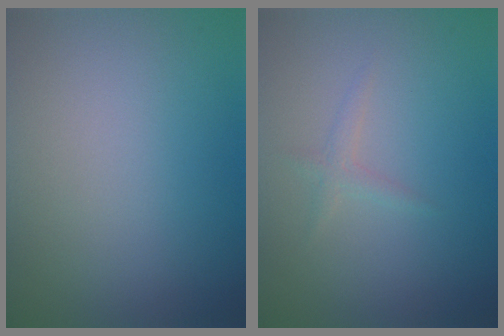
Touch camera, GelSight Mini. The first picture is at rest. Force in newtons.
{"total": 1.0, "press": 1.0, "slide": 0.1}